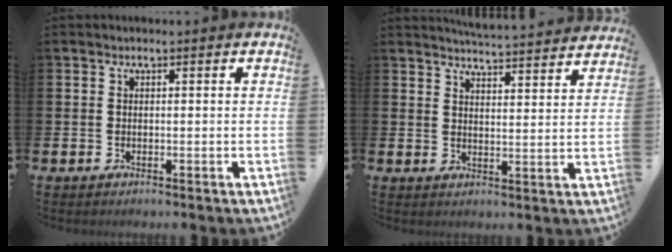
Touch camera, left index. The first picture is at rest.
{"total": 5.2, "force": [5.2, -0.2, 0.4], "torque": [-0.017, -0.035, 0.092]}